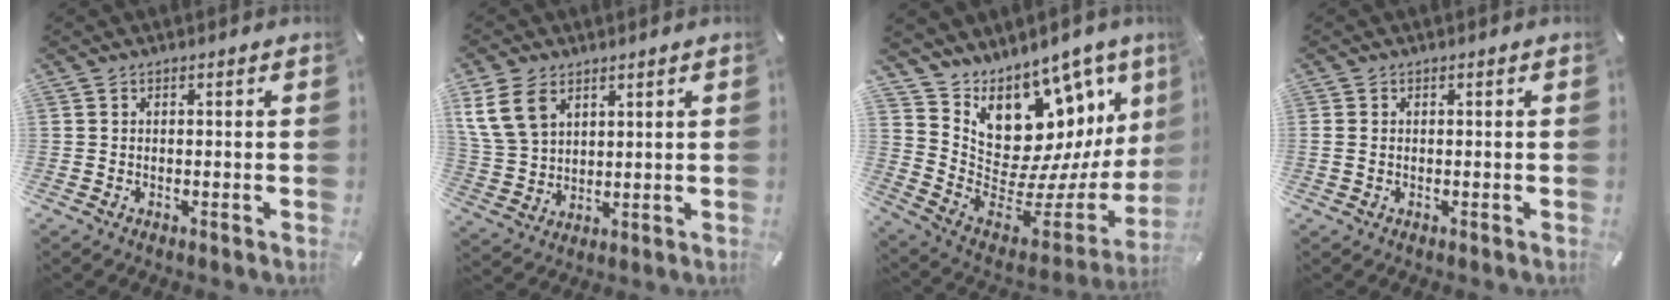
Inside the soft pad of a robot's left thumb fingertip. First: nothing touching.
{"total": 9.3, "force": [4.7, 6.7, 4.4], "torque": [-0.122, -0.002, 0.090]}
{"total": 13.3, "force": [8.9, 8.4, 5.2], "torque": [-0.066, -0.125, 0.163]}
{"total": 0.9, "force": [-0.1, 0.4, 0.8], "torque": [-0.016, 0.002, -0.003]}